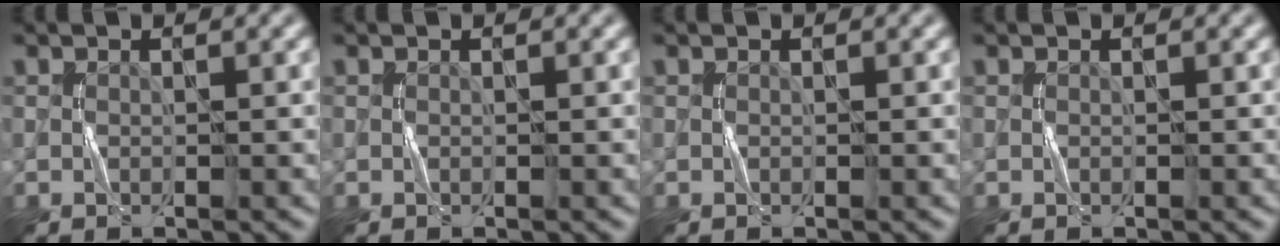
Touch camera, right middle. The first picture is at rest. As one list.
[{"total": 0.0}, {"total": 0.0}, {"total": 0.0}]